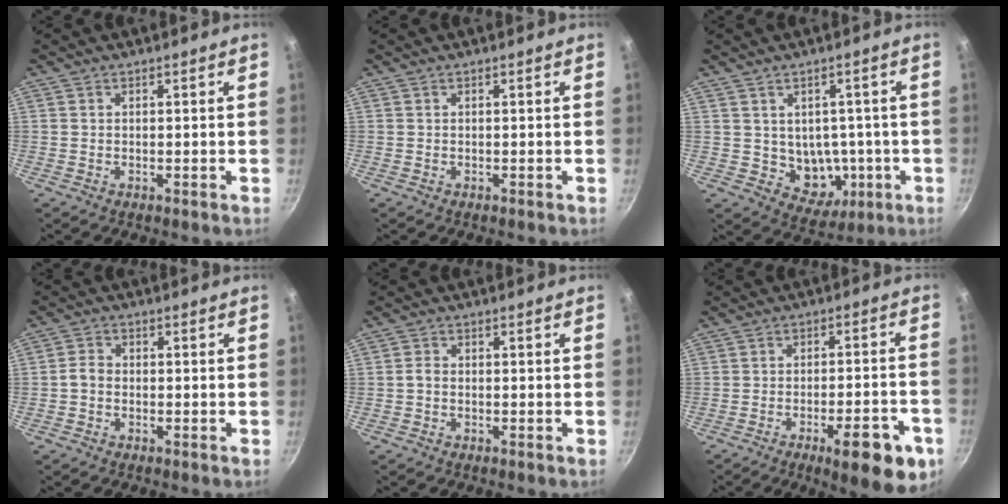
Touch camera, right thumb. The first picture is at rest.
{"total": 0.0}
{"total": 7.9, "force": [-0.7, 6.4, 4.5], "torque": [-0.023, 0.002, 0.011]}
{"total": 2.6, "force": [-0.7, 2.0, 1.6], "torque": [-0.025, 0.009, -0.020]}
{"total": 1.4, "force": [-0.4, 0.9, 0.9], "torque": [-0.017, 0.002, -0.010]}
{"total": 13.0, "force": [-6.5, 3.6, 10.6], "torque": [-0.128, 0.026, -0.085]}